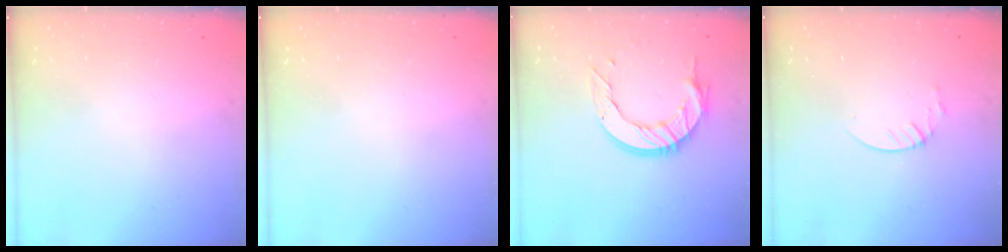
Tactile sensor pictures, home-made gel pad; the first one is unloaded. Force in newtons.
{"total": 0.0}
{"total": 12.5, "press": 12.4, "slide": 0.9}
{"total": 1.9, "press": 1.9, "slide": 0.2}